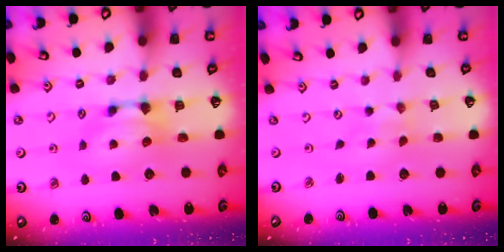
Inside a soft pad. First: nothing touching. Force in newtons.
{"total": 5.3, "press": 5.2, "slide": 0.6}